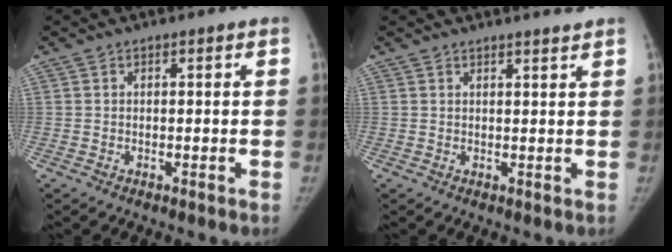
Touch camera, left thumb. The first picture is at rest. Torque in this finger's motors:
{"motor_torque": [0.91, -0.74, 0.00, 0.41, 0.01]}